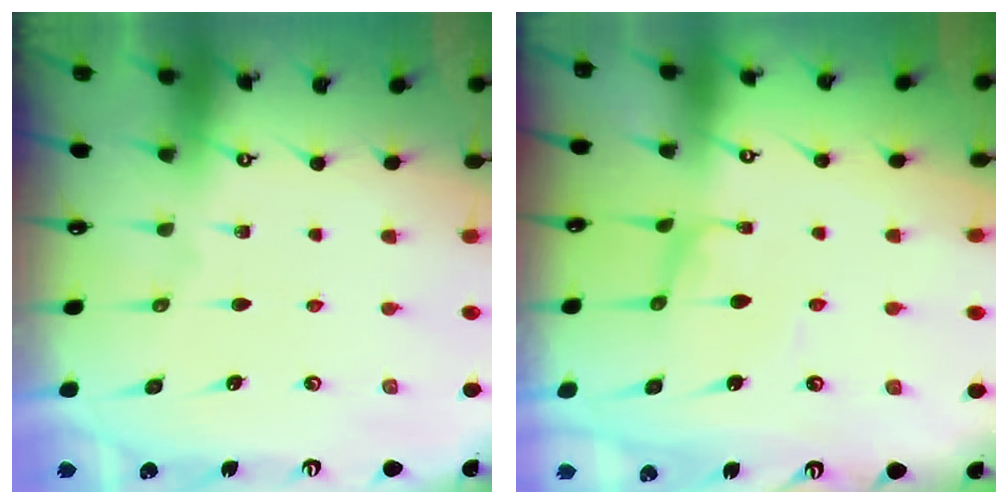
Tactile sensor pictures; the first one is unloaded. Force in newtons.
{"total": 0.9, "press": 0.7, "slide": 0.5}